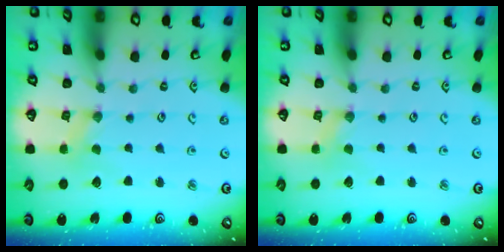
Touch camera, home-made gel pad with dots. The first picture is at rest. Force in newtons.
{"total": 0.0}